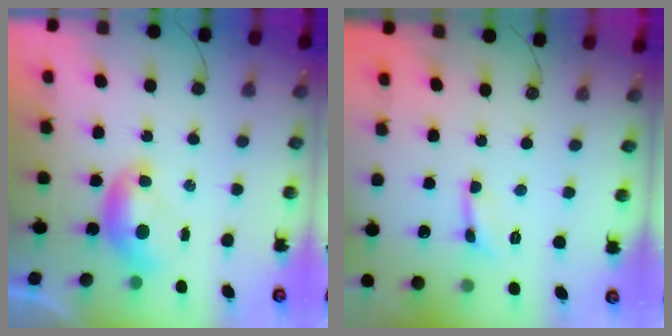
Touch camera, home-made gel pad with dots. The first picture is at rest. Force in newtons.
{"total": 2.1, "press": 2.1, "slide": 0.5}